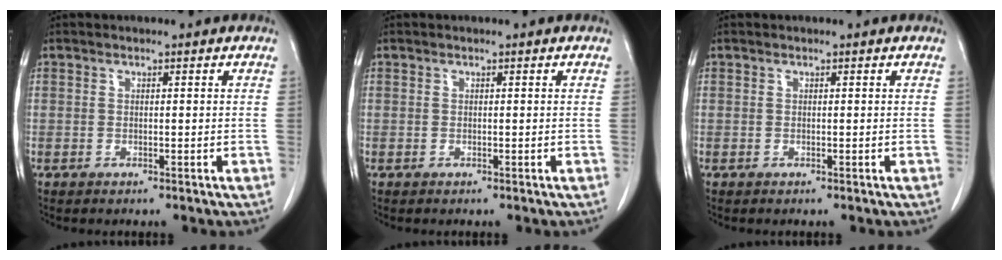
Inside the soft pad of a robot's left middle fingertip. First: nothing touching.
{"total": 0.0}
{"total": 0.0}